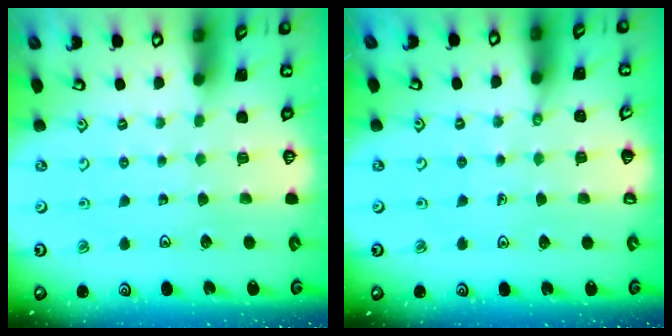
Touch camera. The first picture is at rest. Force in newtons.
{"total": 1.3, "press": 1.2, "slide": 0.3}